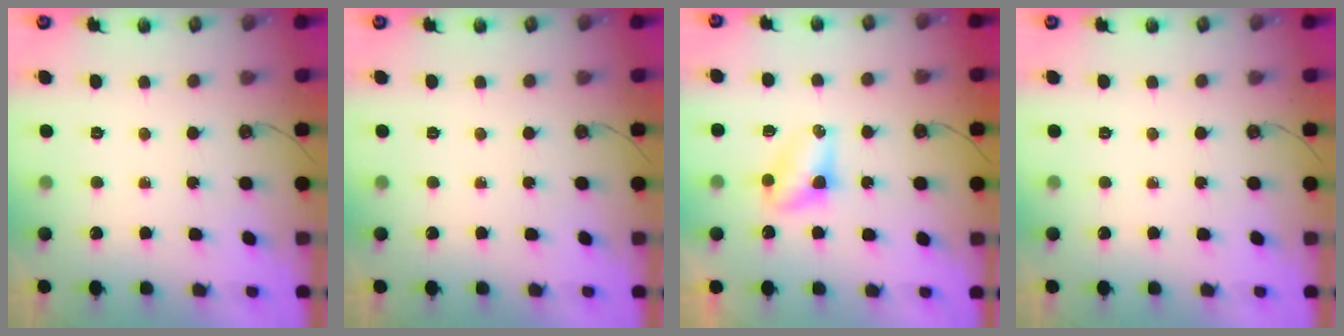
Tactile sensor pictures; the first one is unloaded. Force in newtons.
{"total": 0.0}
{"total": 5.3, "press": 5.3, "slide": 0.4}
{"total": 0.0}